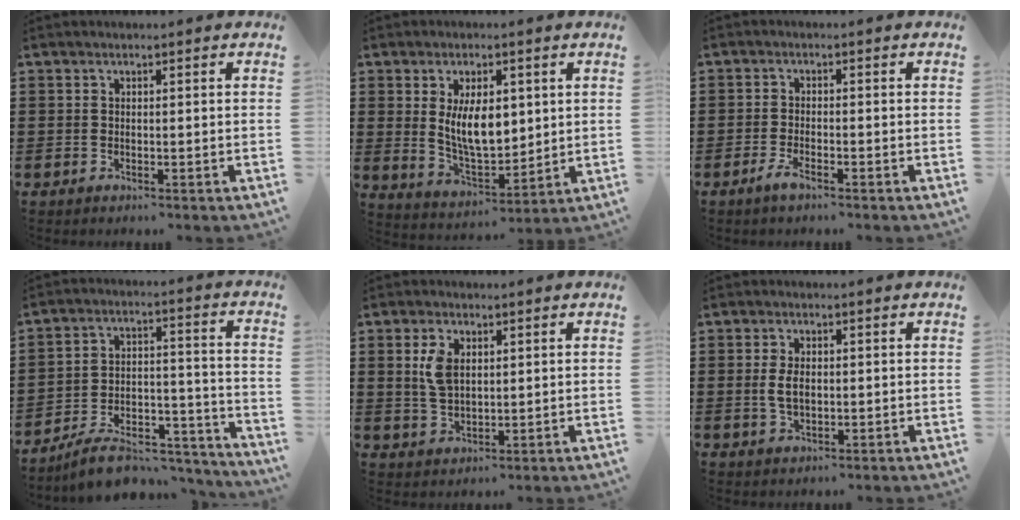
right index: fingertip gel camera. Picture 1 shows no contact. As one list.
[{"total": 9.1, "force": [1.8, 4.6, 7.7], "torque": [-0.144, 0.003, 0.028]}, {"total": 2.3, "force": [-1.5, 0.5, 1.7], "torque": [-0.042, -0.005, -0.032]}, {"total": 9.5, "force": [-8.2, 2.9, 3.7], "torque": [-0.055, 0.035, -0.152]}, {"total": 5.0, "force": [1.3, 3.0, 3.8], "torque": [-0.093, 0.008, 0.020]}, {"total": 3.5, "force": [0.1, 1.9, 3.0], "torque": [-0.066, 0.003, -0.001]}]